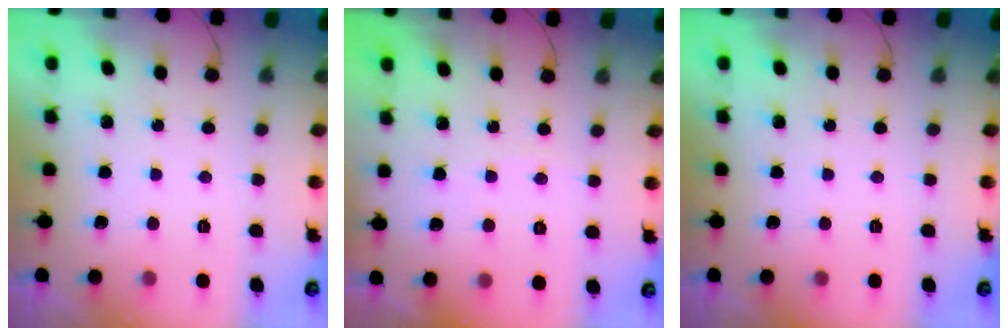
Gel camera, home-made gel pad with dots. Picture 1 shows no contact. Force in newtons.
{"total": 1.6, "press": 1.6, "slide": 0.2}
{"total": 0.0}